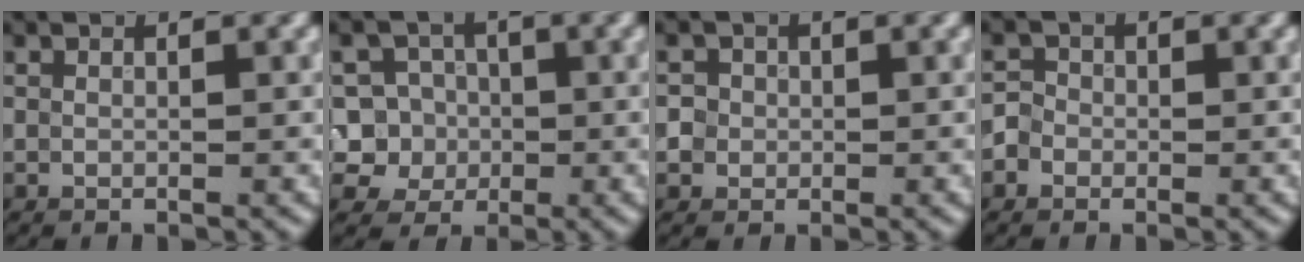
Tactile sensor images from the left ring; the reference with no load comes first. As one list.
[{"total": 6.3, "force": [-0.6, 6.1, 1.6], "torque": [-0.014, 0.028, -0.034]}, {"total": 2.7, "force": [0.4, 2.6, 0.8], "torque": [0.007, 0.012, -0.004]}, {"total": 2.0, "force": [-0.5, 1.8, 0.6], "torque": [0.002, 0.010, -0.023]}]